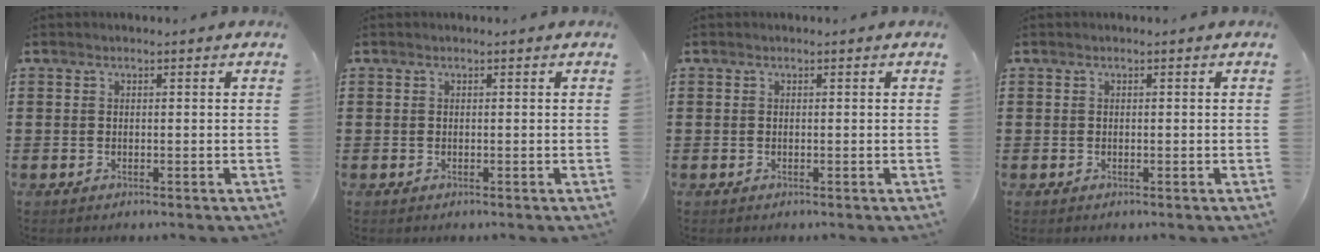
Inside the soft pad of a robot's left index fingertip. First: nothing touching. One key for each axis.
{"total": 0.0}
{"total": 0.0}
{"total": 0.0}